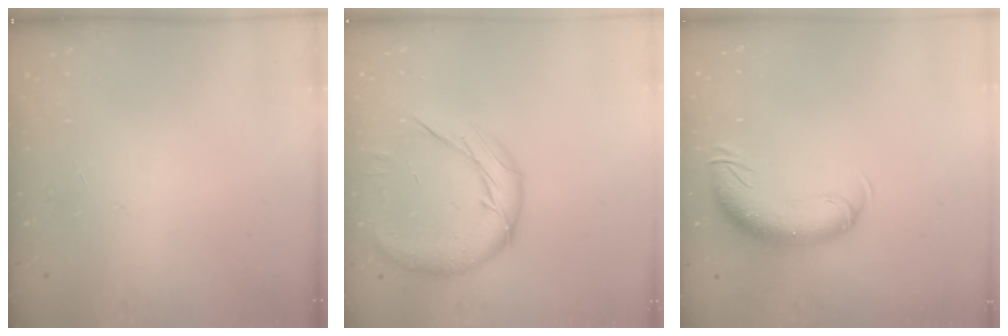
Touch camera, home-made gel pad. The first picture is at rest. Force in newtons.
{"total": 14.2, "press": 14.2, "slide": 0.8}
{"total": 12.1, "press": 11.8, "slide": 2.7}